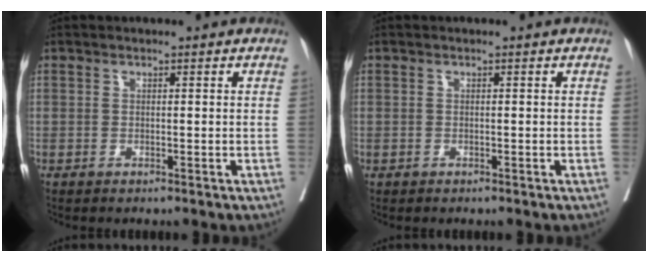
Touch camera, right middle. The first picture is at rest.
{"total": 0.0}